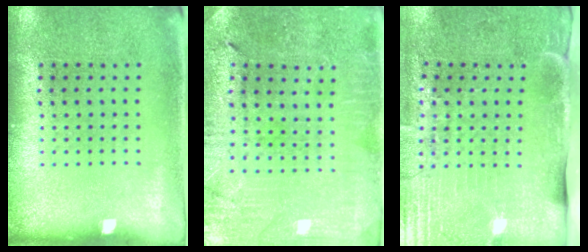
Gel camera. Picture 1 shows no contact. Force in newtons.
{"total": 0.7, "press": 0.6, "slide": 0.3}
{"total": 4.5, "press": 3.7, "slide": 2.5}